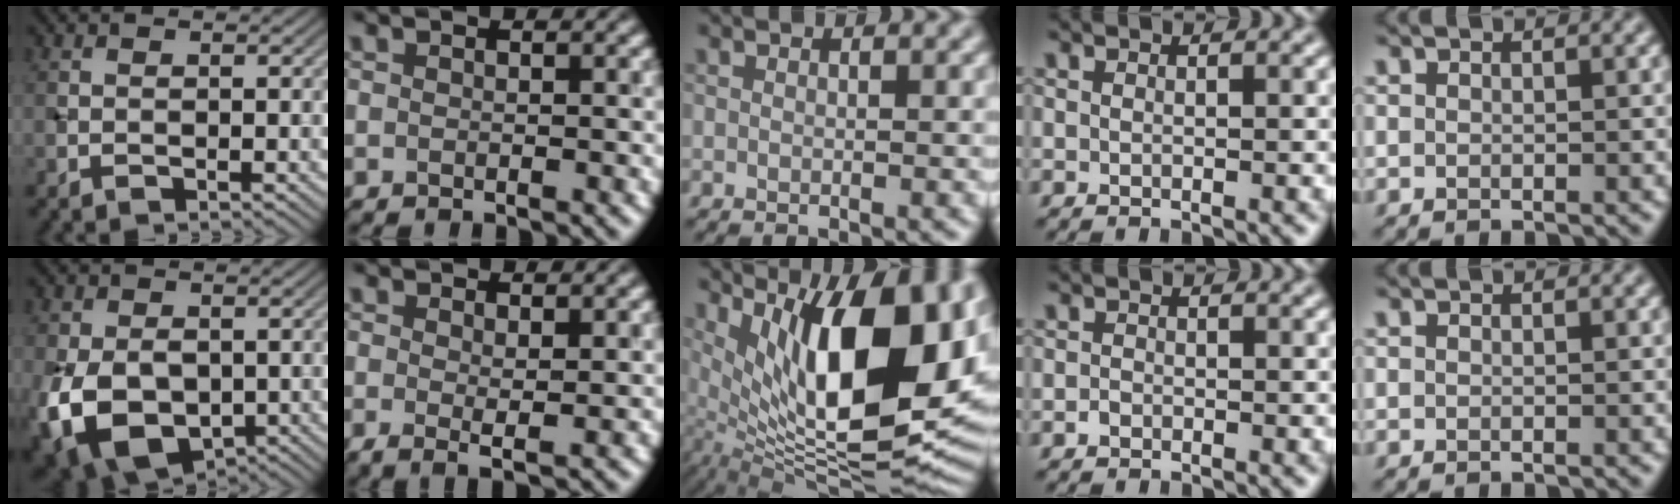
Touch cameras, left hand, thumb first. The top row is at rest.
{"thumb": {"total": 12.3, "force": [-3.6, 8.0, 8.6], "torque": [-0.175, -0.029, -0.053]}, "index": {"total": 1.9, "force": [0.3, 0.4, 1.8], "torque": [-0.033, -0.002, 0.008]}, "middle": {"total": 15.7, "force": [4.0, 6.3, 13.8], "torque": [-0.207, -0.012, 0.075]}, "ring": {"total": 0.6, "force": [-0.3, 0.4, 0.2], "torque": [-0.002, -0.002, -0.008]}}